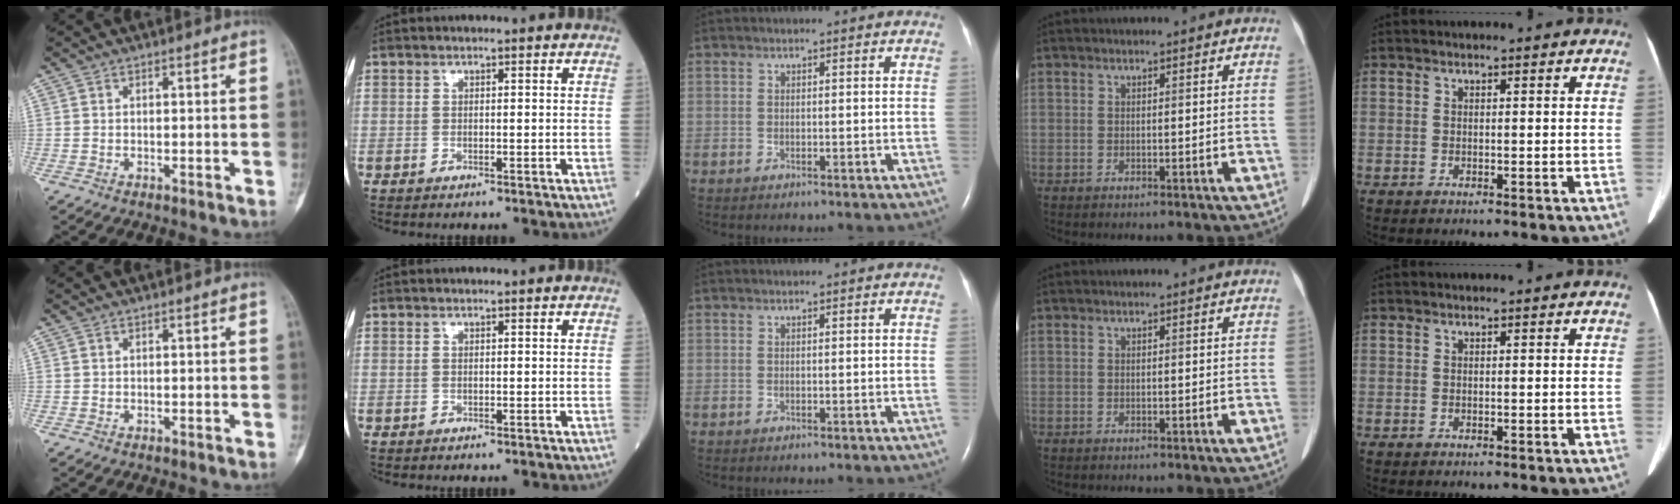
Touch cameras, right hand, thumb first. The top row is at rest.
{}